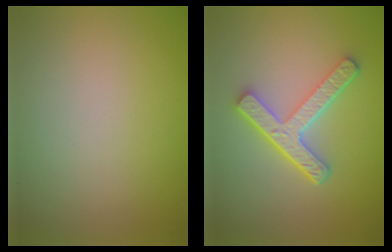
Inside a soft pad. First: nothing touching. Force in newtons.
{"total": 5.0, "press": 3.7, "slide": 3.4}